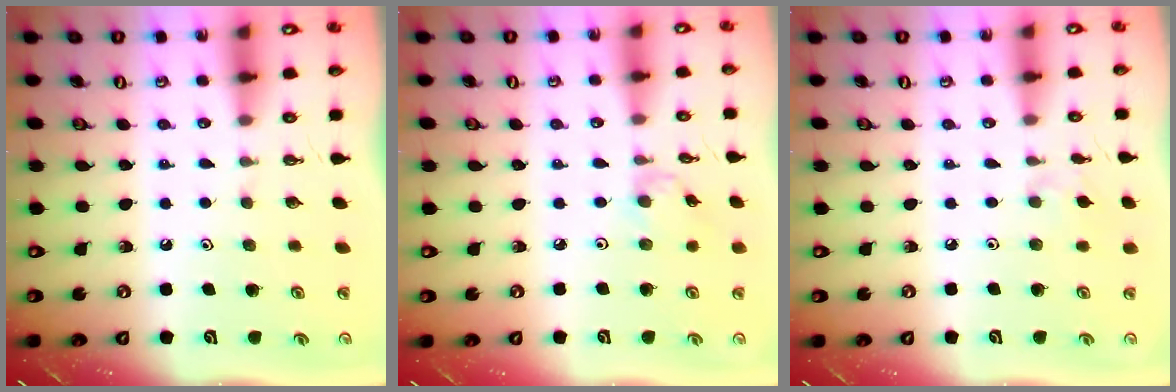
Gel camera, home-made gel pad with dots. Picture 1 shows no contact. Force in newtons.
{"total": 1.5, "press": 1.4, "slide": 0.4}
{"total": 2.4, "press": 2.4, "slide": 0.4}